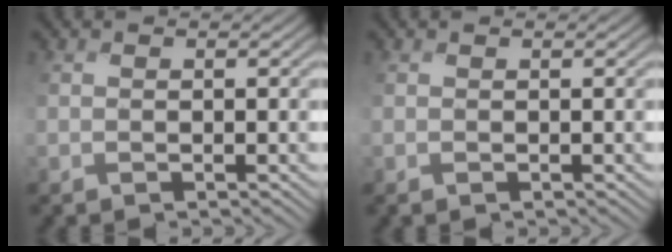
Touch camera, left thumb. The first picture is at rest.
{"total": 0.0}